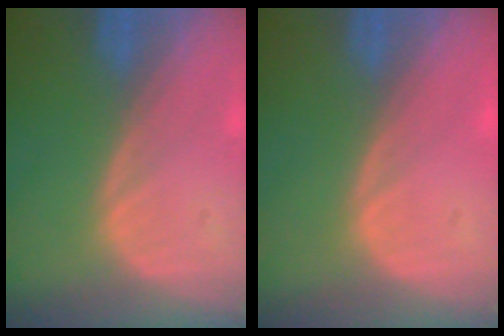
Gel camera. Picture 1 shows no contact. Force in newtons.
{"total": 0.7, "press": 0.0, "slide": 0.7}